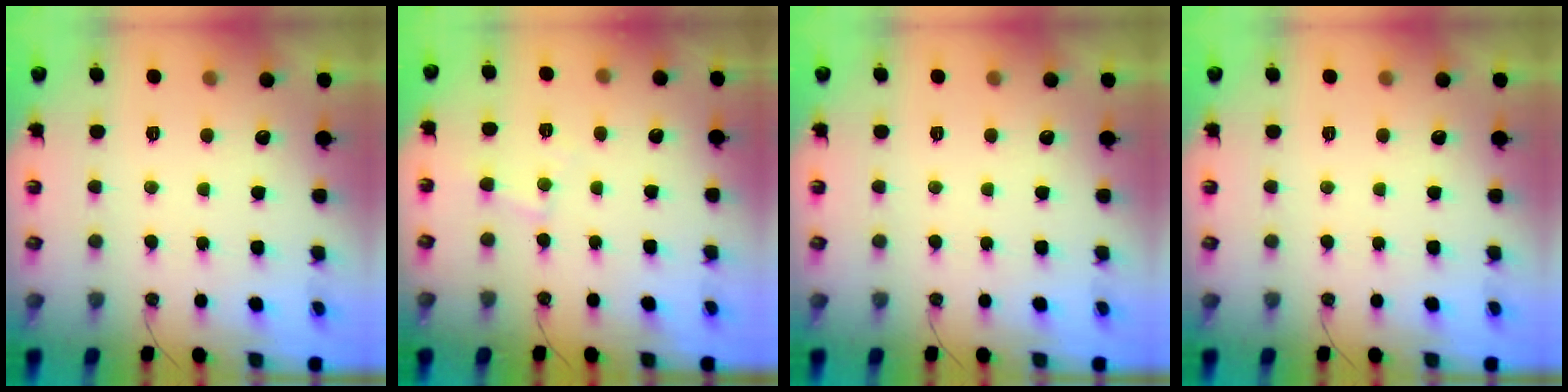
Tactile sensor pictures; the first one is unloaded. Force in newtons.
{"total": 5.5, "press": 5.5, "slide": 0.4}
{"total": 0.0}
{"total": 0.0}